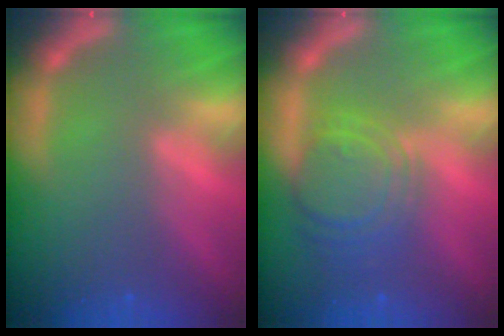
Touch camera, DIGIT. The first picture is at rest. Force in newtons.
{"total": 7.1}